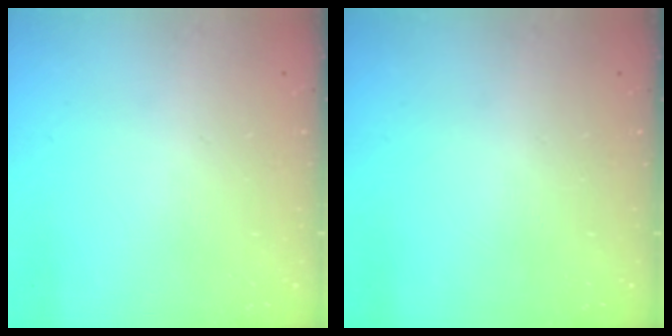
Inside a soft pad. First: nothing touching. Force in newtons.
{"total": 0.0}